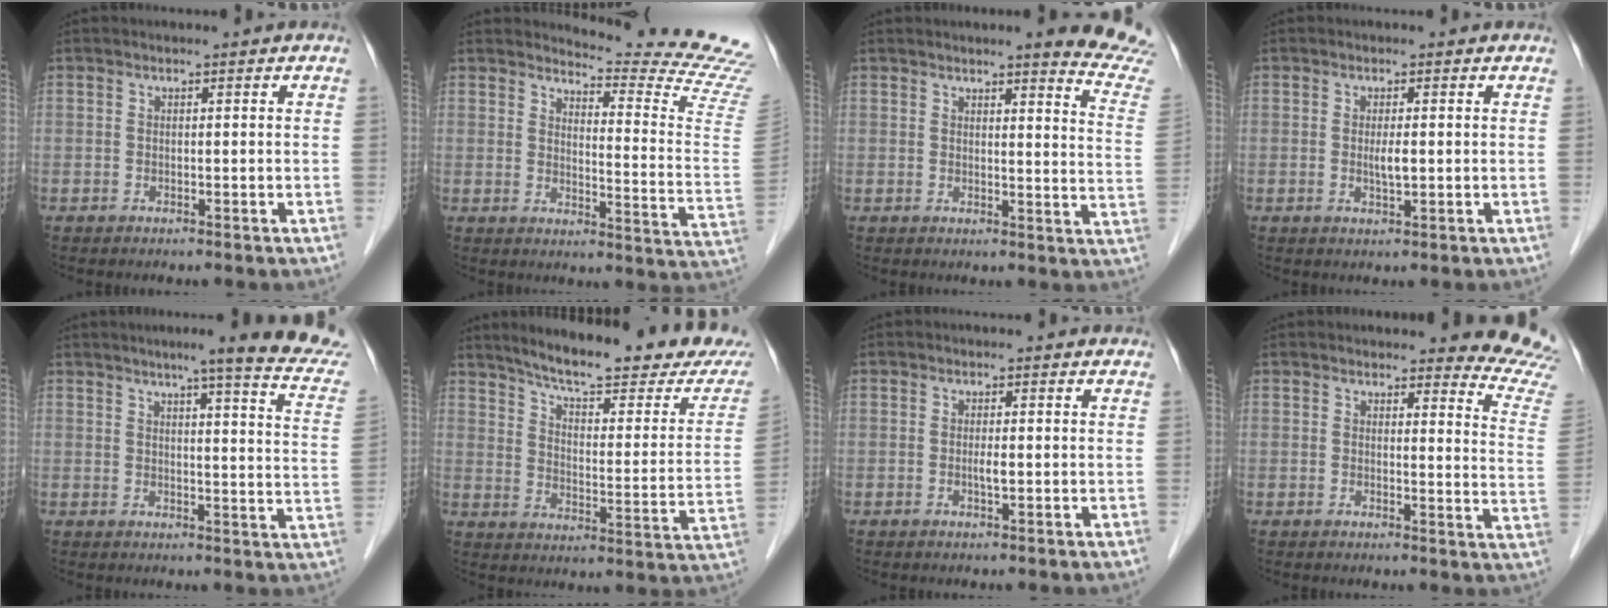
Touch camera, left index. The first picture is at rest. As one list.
[{"total": 15.1, "force": [14.7, -2.7, 2.1], "torque": [-0.037, -0.149, 0.159]}, {"total": 12.0, "force": [11.4, -0.4, 3.6], "torque": [-0.022, -0.087, 0.100]}, {"total": 1.9, "force": [0.0, 0.4, 1.9], "torque": [-0.039, -0.002, 0.001]}, {"total": 18.0, "force": [15.6, -0.5, 8.9], "torque": [-0.107, -0.053, 0.171]}, {"total": 22.6, "force": [19.9, 2.2, 10.4], "torque": [-0.148, -0.055, 0.257]}, {"total": 1.2, "force": [-0.1, 0.2, 1.2], "torque": [-0.023, -0.001, -0.002]}, {"total": 10.1, "force": [10.0, 0.1, 0.8], "torque": [0.016, -0.103, 0.076]}]